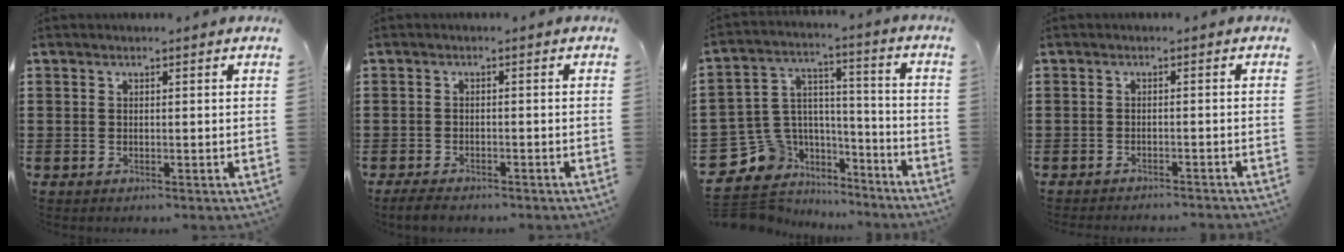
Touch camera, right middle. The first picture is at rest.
{"total": 2.0, "force": [-1.9, 0.4, 0.6], "torque": [-0.020, -0.001, -0.041]}
{"total": 7.8, "force": [-4.6, 6.2, 1.2], "torque": [-0.068, -0.010, -0.087]}
{"total": 1.4, "force": [-1.4, -0.1, 0.0], "torque": [-0.004, 0.001, -0.030]}